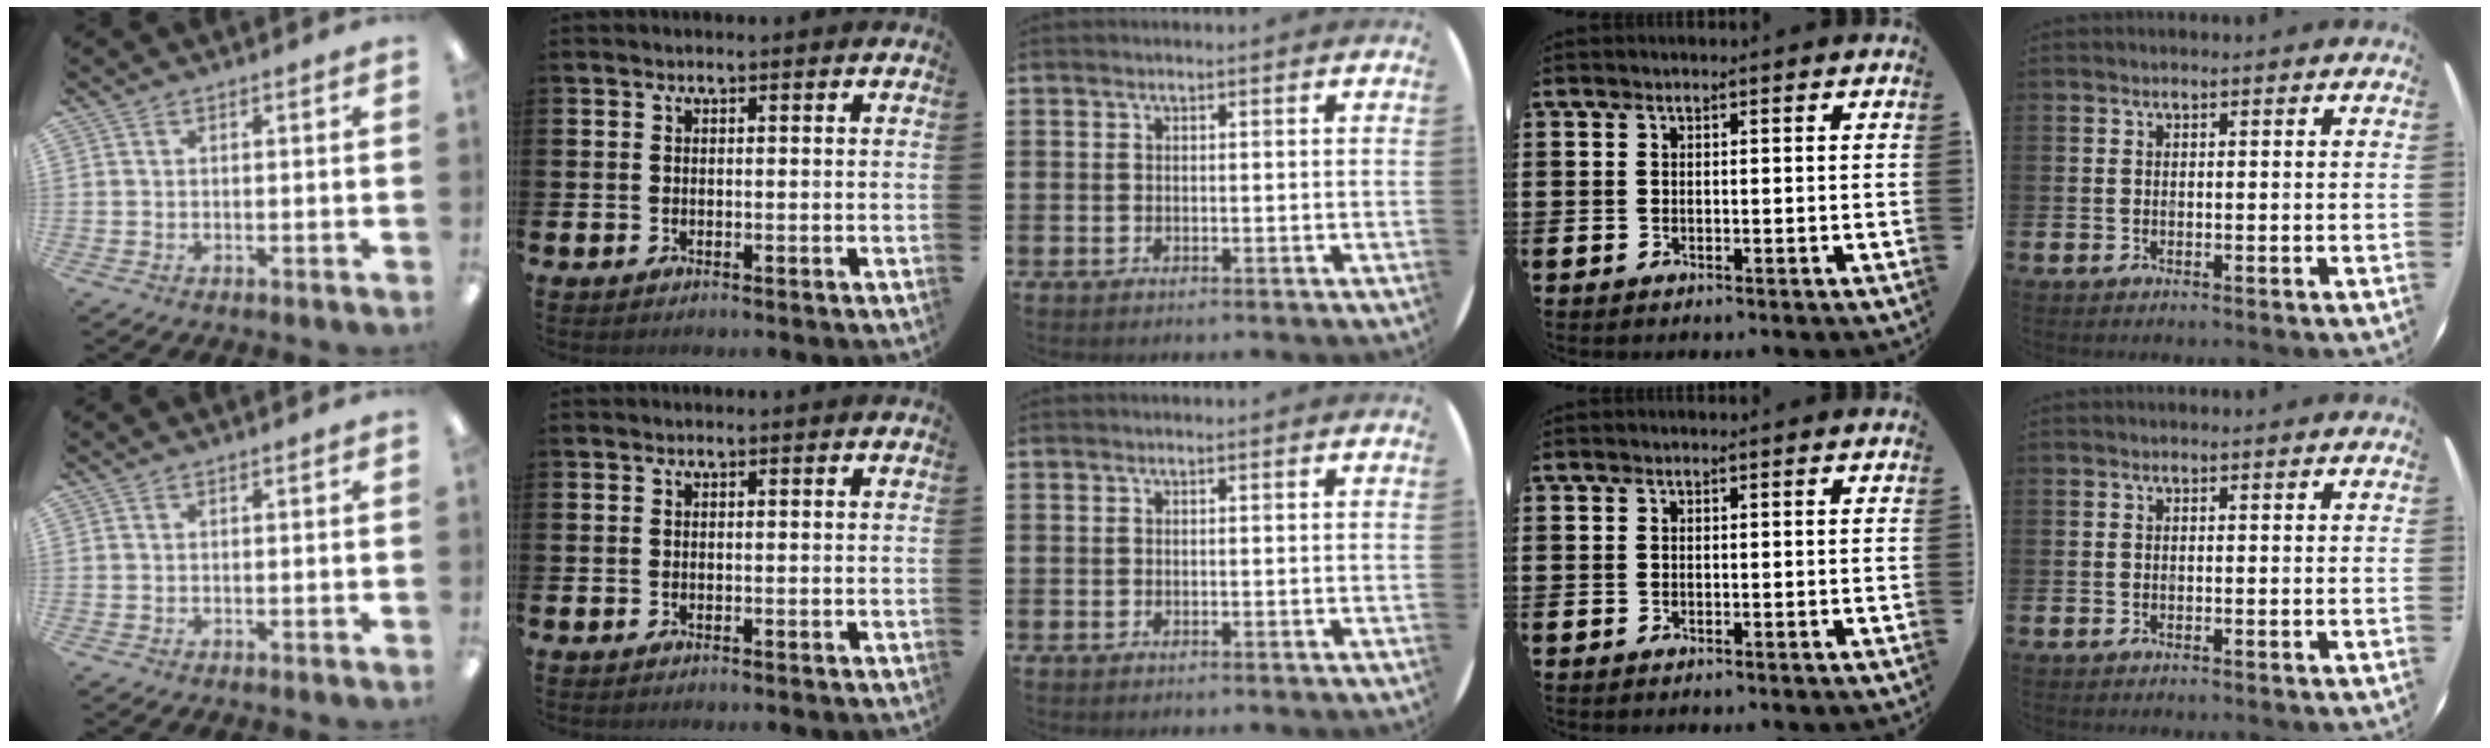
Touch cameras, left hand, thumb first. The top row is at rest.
{}